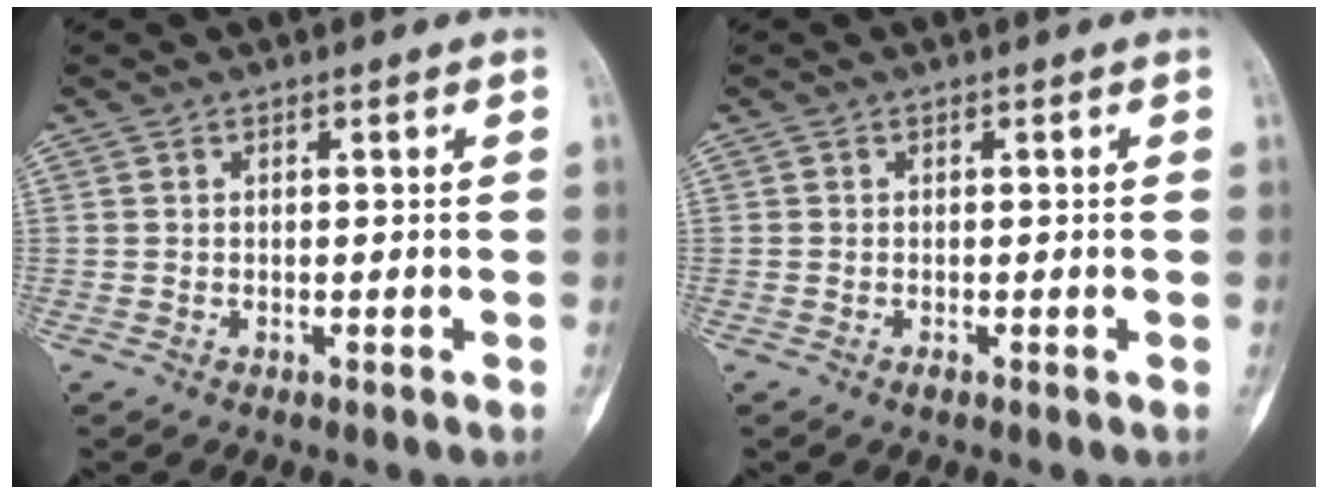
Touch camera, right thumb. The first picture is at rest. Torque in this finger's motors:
{"motor_torque": [0.20, 0.25, 0.03, 0.04, -0.03]}